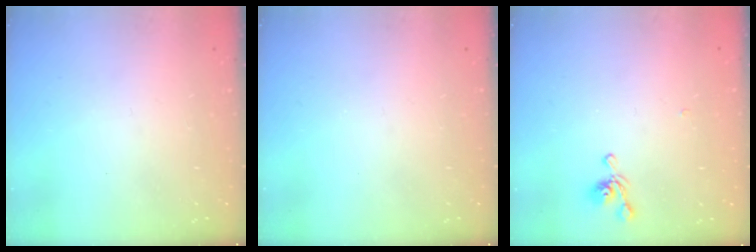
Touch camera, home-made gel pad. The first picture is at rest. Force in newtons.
{"total": 0.0}
{"total": 4.0, "press": 4.0, "slide": 0.4}